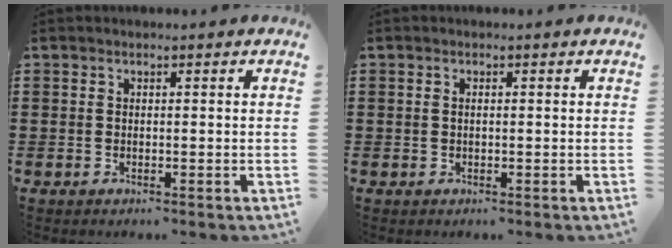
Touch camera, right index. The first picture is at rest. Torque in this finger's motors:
{"motor_torque": [-0.17, 0.27, -0.03, -0.01]}